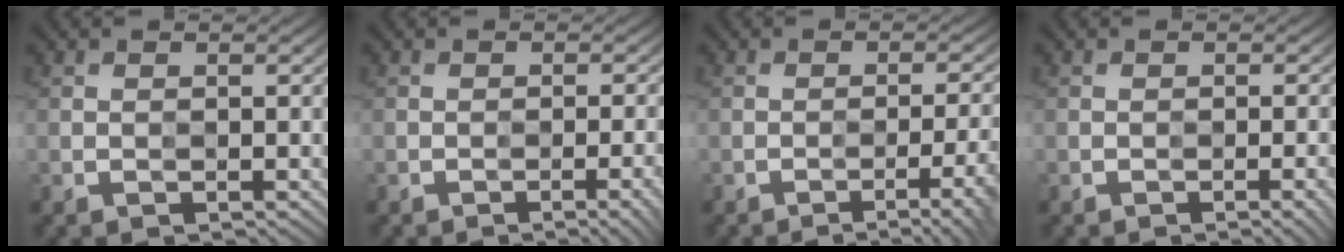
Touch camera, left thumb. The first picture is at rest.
{"total": 4.4, "force": [-2.6, 1.0, 3.4], "torque": [-0.027, -0.004, -0.022]}
{"total": 7.7, "force": [-4.0, 2.2, 6.2], "torque": [-0.046, 0.012, -0.045]}
{"total": 2.9, "force": [-2.0, 0.4, 2.0], "torque": [-0.017, -0.005, -0.021]}